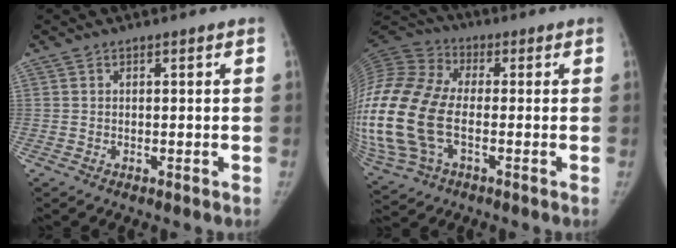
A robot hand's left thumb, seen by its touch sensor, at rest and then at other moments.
{"total": 26.5, "force": [-4.1, 16.4, 20.4], "torque": [-0.519, -0.002, -0.070]}